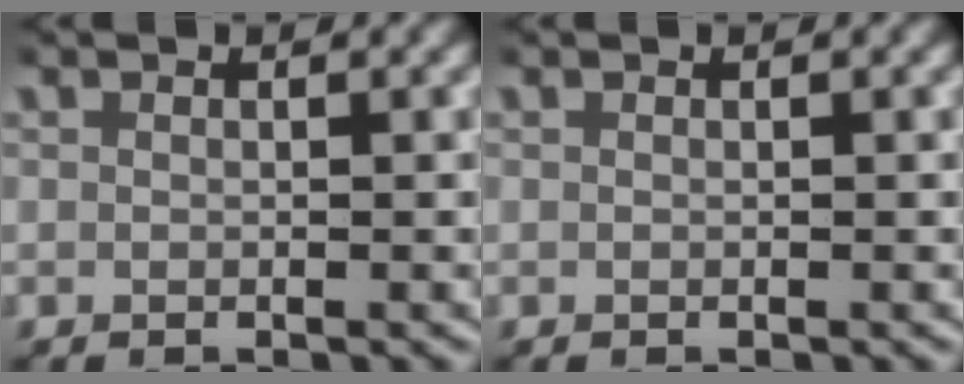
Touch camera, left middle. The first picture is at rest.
{"total": 0.0}